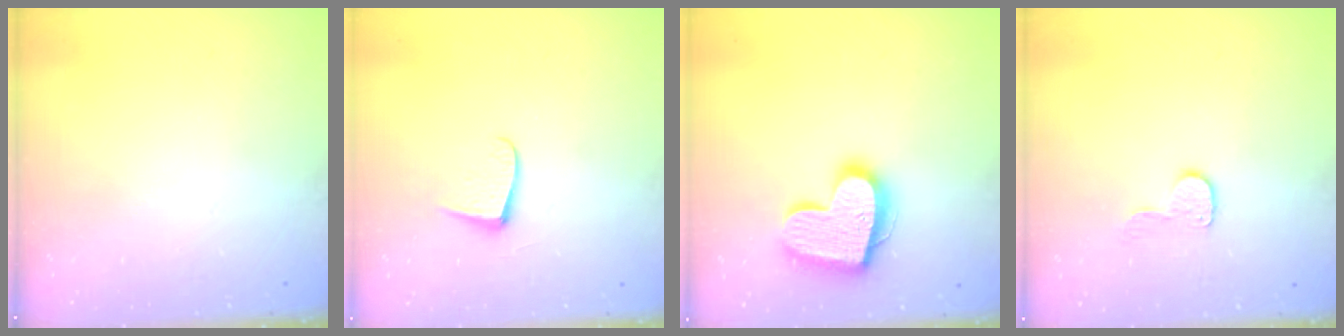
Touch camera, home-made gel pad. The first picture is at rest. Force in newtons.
{"total": 5.9, "press": 5.8, "slide": 0.5}
{"total": 17.4, "press": 17.3, "slide": 1.4}
{"total": 6.7, "press": 6.7, "slide": 0.4}